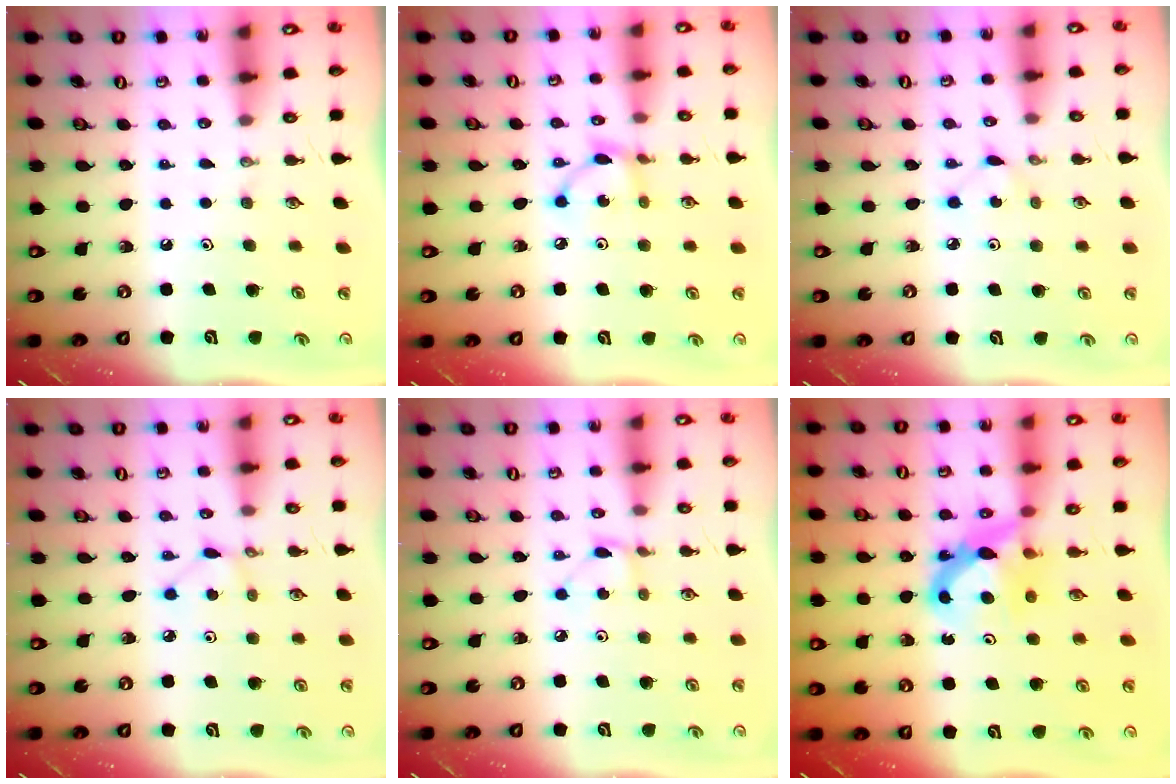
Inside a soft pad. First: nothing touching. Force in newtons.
{"total": 4.9, "press": 4.9, "slide": 0.1}
{"total": 3.0, "press": 3.0, "slide": 0.3}
{"total": 2.2, "press": 2.2, "slide": 0.3}
{"total": 2.8, "press": 2.8, "slide": 0.3}
{"total": 7.4, "press": 7.3, "slide": 0.6}